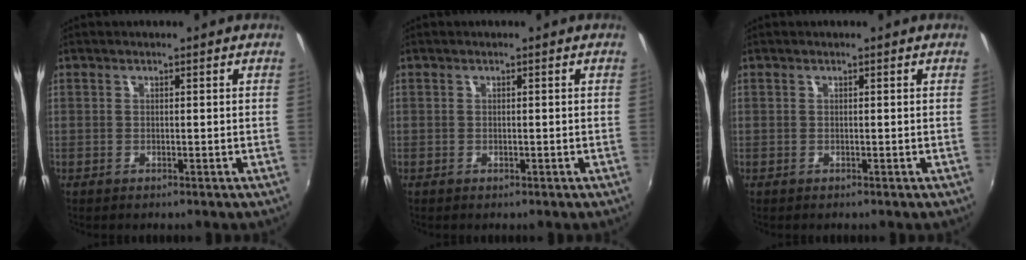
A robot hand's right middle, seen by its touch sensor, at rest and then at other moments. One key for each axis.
{"total": 0.0}
{"total": 0.0}